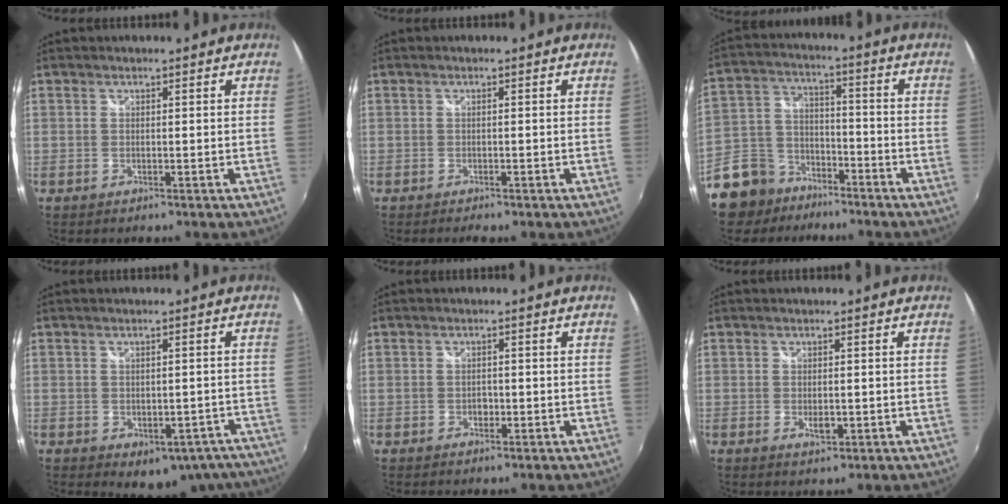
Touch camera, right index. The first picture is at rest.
{"total": 1.9, "force": [-1.6, 0.5, 0.9], "torque": [-0.021, -0.011, -0.023]}
{"total": 14.8, "force": [-10.4, 9.6, 4.3], "torque": [-0.132, 0.028, -0.172]}
{"total": 11.1, "force": [-7.8, 6.7, 4.4], "torque": [-0.056, 0.017, -0.070]}
{"total": 1.4, "force": [-0.5, 1.1, 0.7], "torque": [-0.012, 0.001, -0.008]}
{"total": 2.1, "force": [-0.5, 1.2, 1.7], "torque": [-0.028, -0.004, -0.007]}